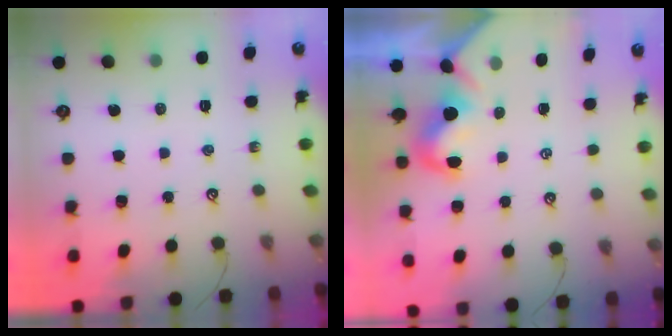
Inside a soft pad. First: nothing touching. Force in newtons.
{"total": 1.9, "press": 1.8, "slide": 0.6}